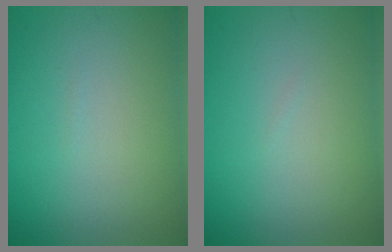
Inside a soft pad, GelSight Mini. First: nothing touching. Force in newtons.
{"total": 0.0}